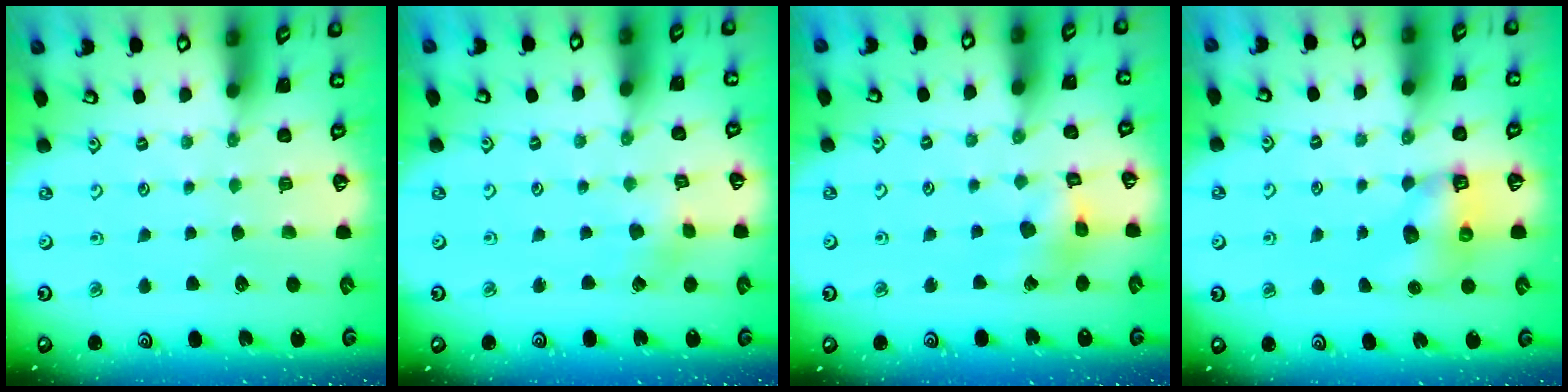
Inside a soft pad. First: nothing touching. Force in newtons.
{"total": 2.1, "press": 2.1, "slide": 0.1}
{"total": 7.4, "press": 7.3, "slide": 0.8}
{"total": 6.6, "press": 6.6, "slide": 0.6}